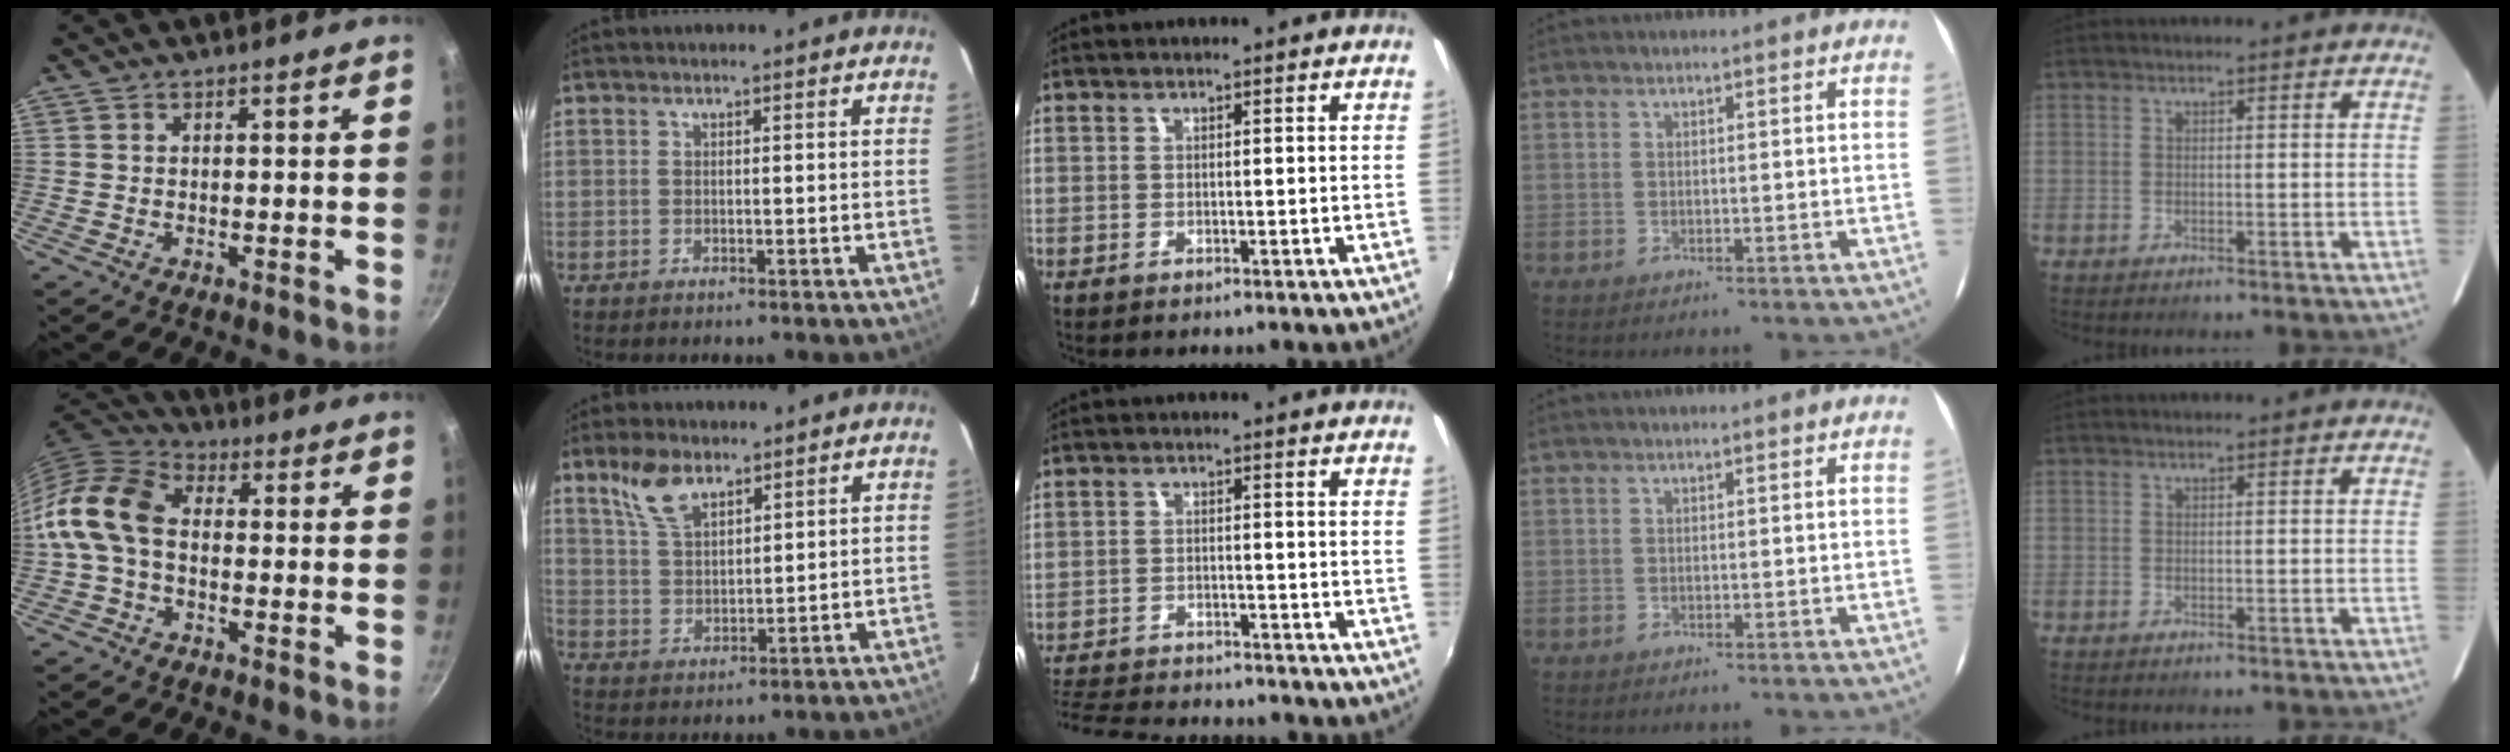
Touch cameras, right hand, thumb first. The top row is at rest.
{"thumb": {"total": 12.9, "force": [-0.8, 9.0, 9.2], "torque": [-0.165, 0.035, -0.038]}, "index": {"total": 7.6, "force": [5.2, 3.5, 4.3], "torque": [-0.083, 0.012, 0.109]}, "middle": {"total": 15.2, "force": [-13.5, 4.1, 5.8], "torque": [-0.137, -0.010, -0.203]}}